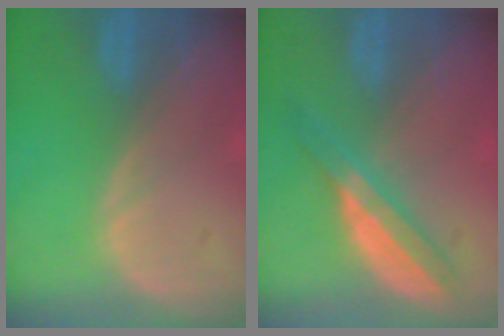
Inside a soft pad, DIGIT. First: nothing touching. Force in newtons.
{"total": 6.3, "press": 5.4, "slide": 3.1}